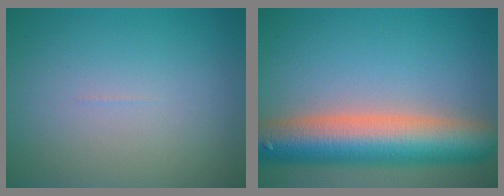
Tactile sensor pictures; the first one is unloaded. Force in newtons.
{"total": 10.8, "press": 10.8, "slide": 0.6}